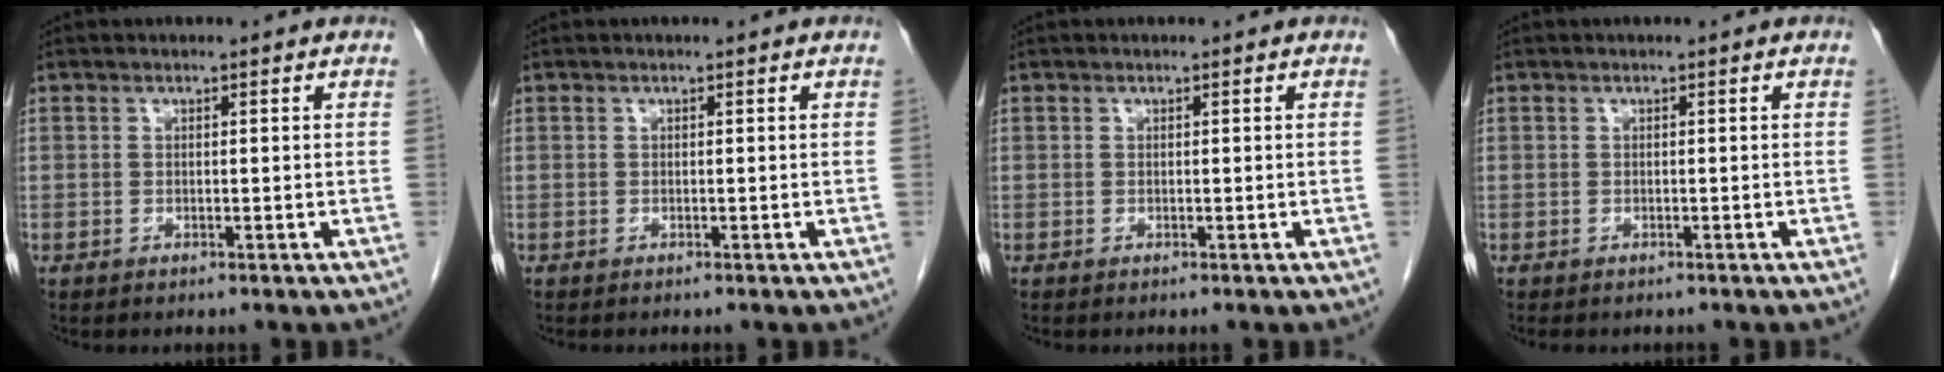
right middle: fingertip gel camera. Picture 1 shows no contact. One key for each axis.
{"total": 0.0}
{"total": 0.0}
{"total": 2.9, "fx": -2.4, "fy": 1.2, "fz": 1.0, "tx": -0.013, "ty": -0.005, "tz": -0.026}